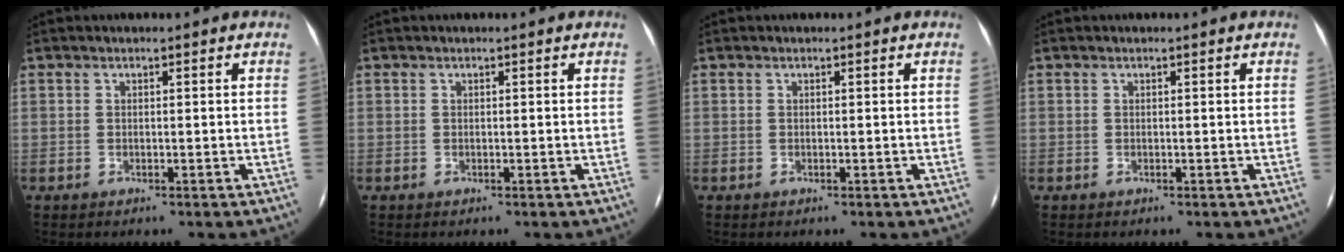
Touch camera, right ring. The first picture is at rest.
{"total": 0.0}
{"total": 0.0}
{"total": 0.0}